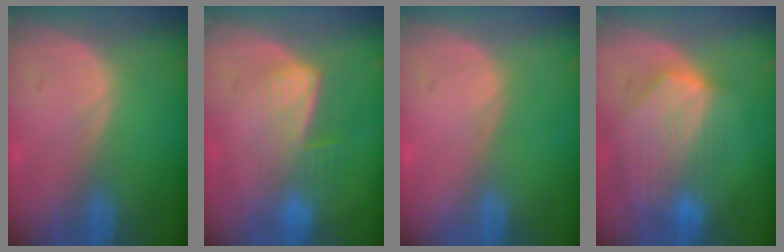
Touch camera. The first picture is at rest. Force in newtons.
{"total": 7.2, "press": 6.0, "slide": 4.0}
{"total": 0.0}
{"total": 8.8, "press": 7.9, "slide": 3.9}